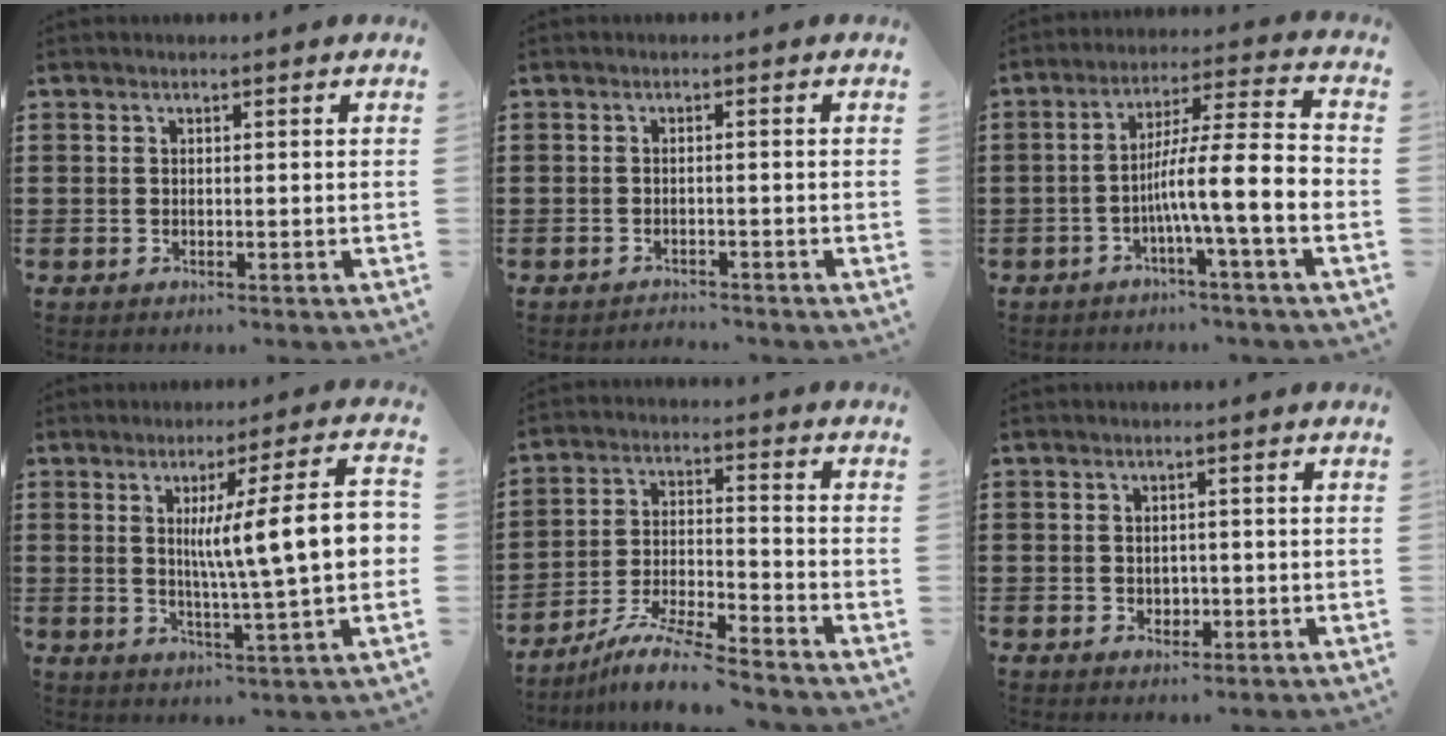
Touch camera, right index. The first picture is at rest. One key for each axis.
{"total": 1.2, "fx": -1.2, "fy": 0.0, "fz": 0.1, "tx": -0.006, "ty": 0.001, "tz": -0.025}
{"total": 10.1, "fx": -2.8, "fy": 1.2, "fz": 9.6, "tx": -0.167, "ty": -0.006, "tz": -0.053}
{"total": 12.4, "fx": 1.3, "fy": 1.3, "fz": 12.3, "tx": -0.202, "ty": -0.002, "tz": 0.016}
{"total": 8.0, "fx": -7.2, "fy": 0.1, "fz": 3.4, "tx": -0.074, "ty": -0.001, "tz": -0.144}
{"total": 1.5, "fx": -0.3, "fy": 1.4, "fz": 0.6, "tx": -0.014, "ty": 0.006, "tz": -0.008}